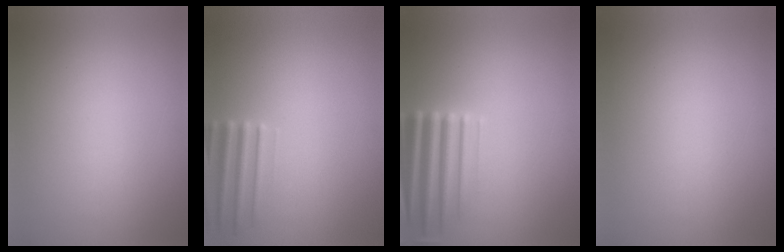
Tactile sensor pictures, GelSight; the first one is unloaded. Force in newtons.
{"total": 2.8}
{"total": 6.0}
{"total": 0.0}